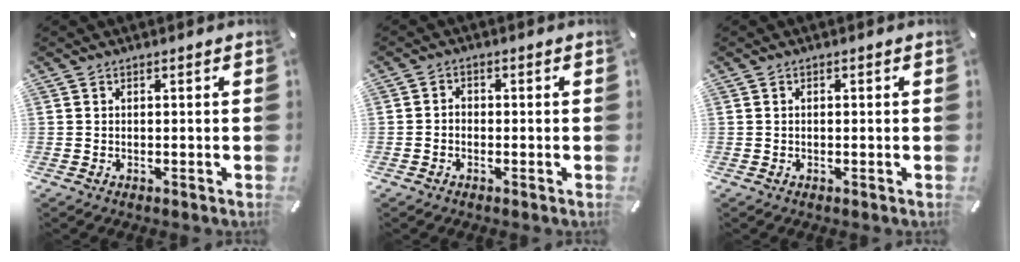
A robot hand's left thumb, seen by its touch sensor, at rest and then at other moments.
{"total": 1.6, "force": [-1.0, 1.1, 0.7], "torque": [-0.012, 0.008, -0.021]}
{"total": 0.6, "force": [-0.1, 0.3, 0.5], "torque": [-0.010, 0.000, -0.003]}